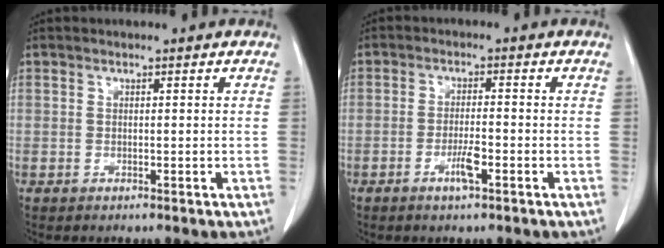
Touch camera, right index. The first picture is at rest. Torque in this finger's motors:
{"motor_torque": [-0.06, 0.11, 0.00, 0.04]}